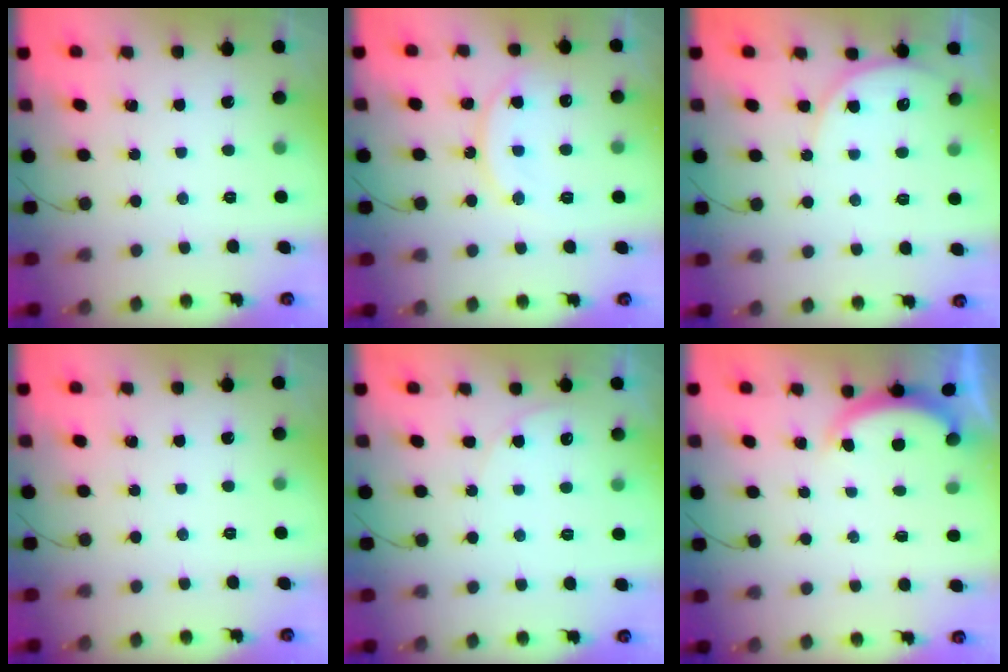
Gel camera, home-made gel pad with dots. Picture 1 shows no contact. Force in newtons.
{"total": 11.0, "press": 11.0, "slide": 0.7}
{"total": 7.2, "press": 7.2, "slide": 0.4}
{"total": 0.0}
{"total": 5.6, "press": 5.6, "slide": 0.2}
{"total": 2.2, "press": 2.2, "slide": 0.5}